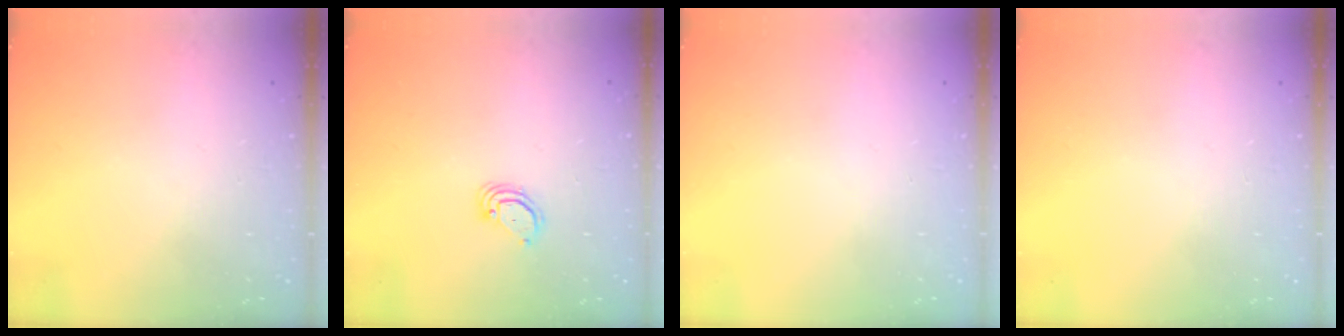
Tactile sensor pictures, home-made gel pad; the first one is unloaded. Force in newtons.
{"total": 3.0, "press": 3.0, "slide": 0.2}
{"total": 0.0}
{"total": 0.0}